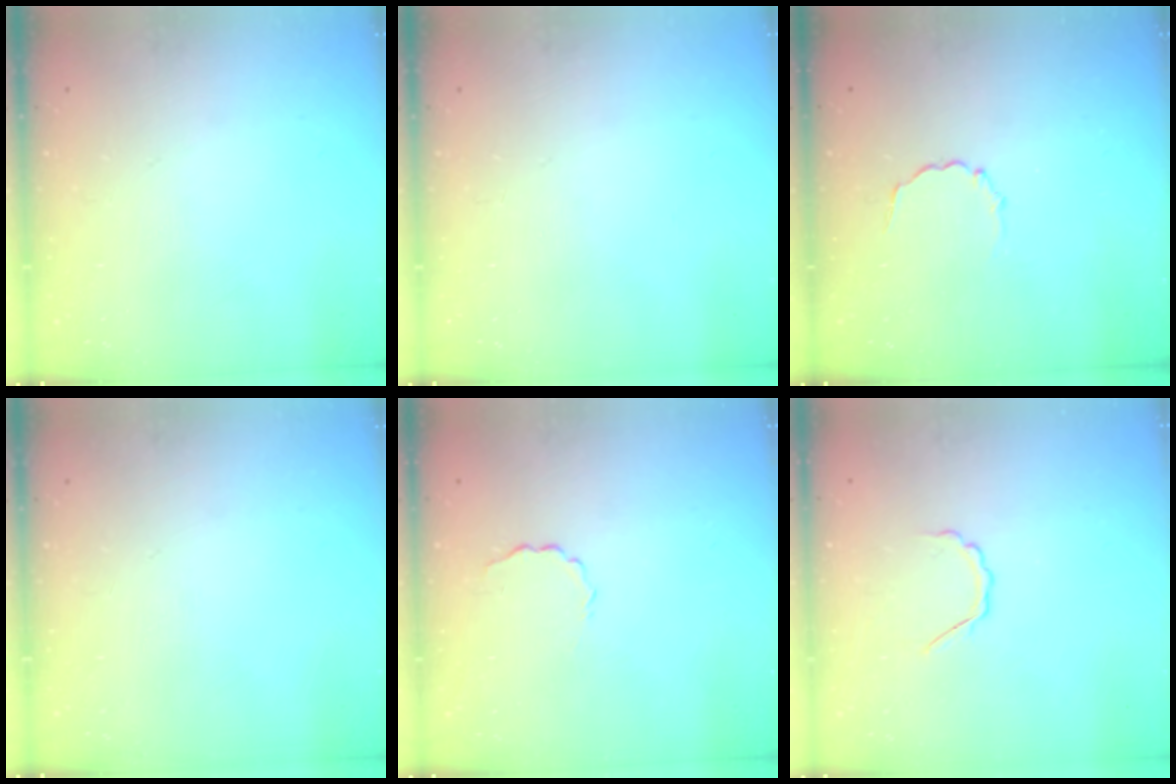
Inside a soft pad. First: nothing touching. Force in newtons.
{"total": 0.0}
{"total": 2.1, "press": 1.9, "slide": 0.9}
{"total": 0.0}
{"total": 2.0, "press": 1.9, "slide": 0.7}
{"total": 3.5, "press": 3.4, "slide": 0.7}